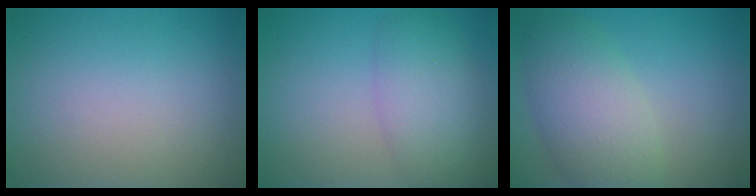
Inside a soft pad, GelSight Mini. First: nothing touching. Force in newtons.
{"total": 5.1, "press": 5.1, "slide": 0.0}
{"total": 5.9, "press": 5.8, "slide": 0.4}